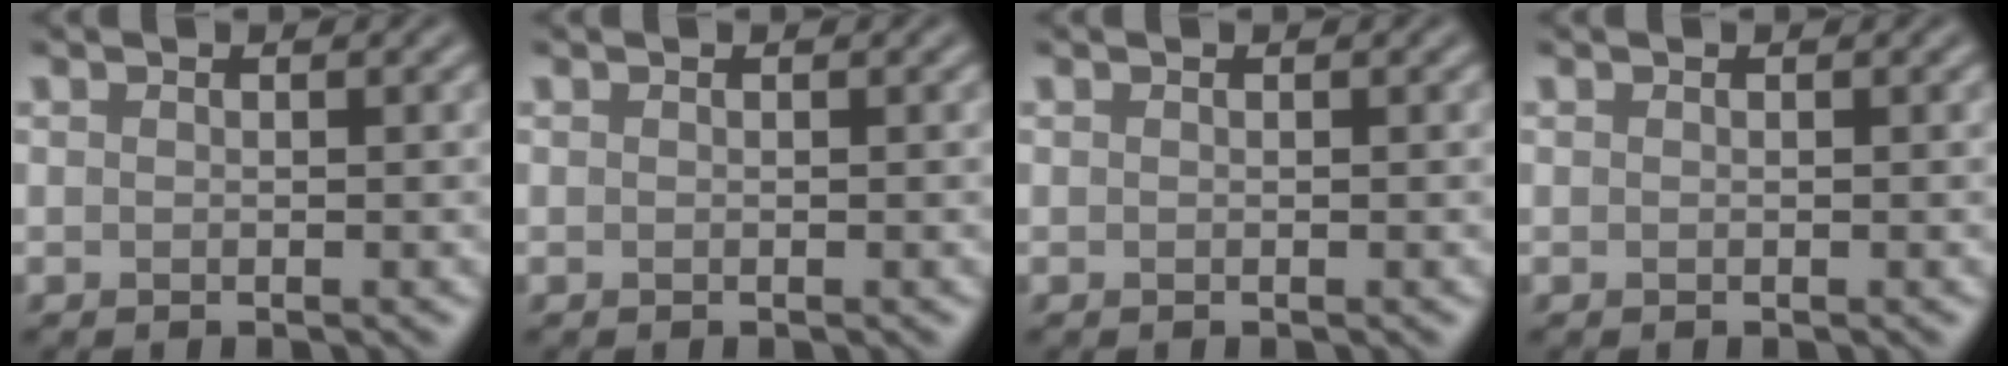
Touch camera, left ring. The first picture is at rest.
{"total": 0.0}
{"total": 0.0}
{"total": 0.0}